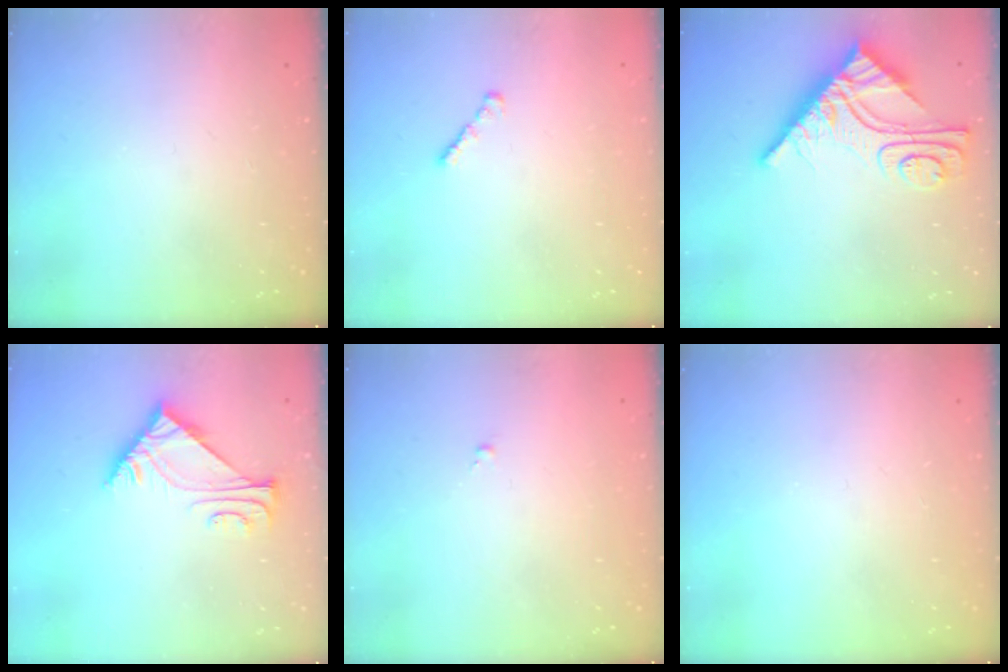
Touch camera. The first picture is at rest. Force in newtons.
{"total": 1.6, "press": 1.5, "slide": 0.5}
{"total": 12.6, "press": 12.5, "slide": 1.0}
{"total": 5.4, "press": 5.3, "slide": 1.0}
{"total": 0.0}
{"total": 0.0}